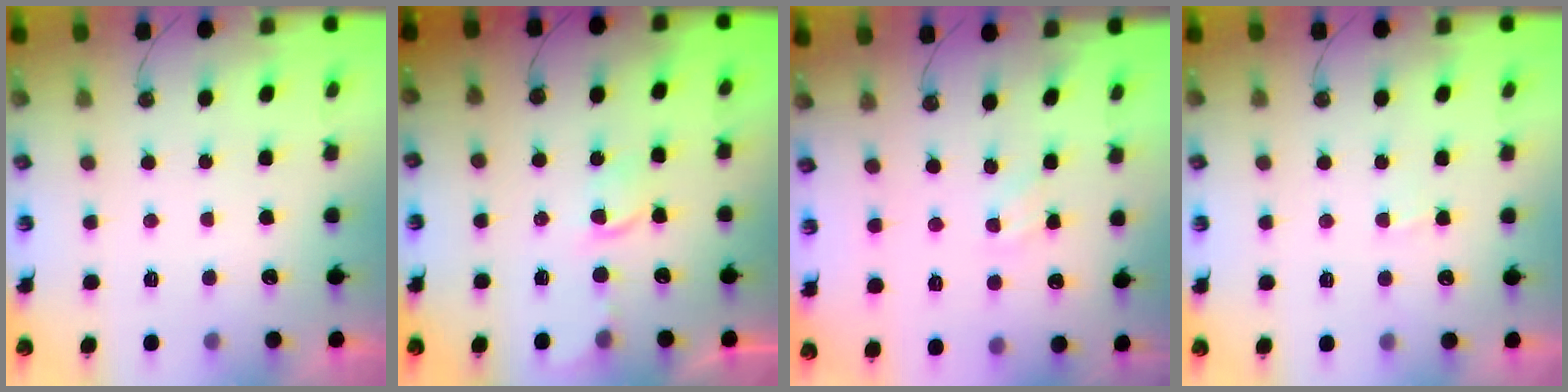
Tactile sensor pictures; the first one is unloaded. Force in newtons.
{"total": 3.0, "press": 3.0, "slide": 0.5}
{"total": 1.7, "press": 1.7, "slide": 0.3}
{"total": 1.4, "press": 1.3, "slide": 0.2}